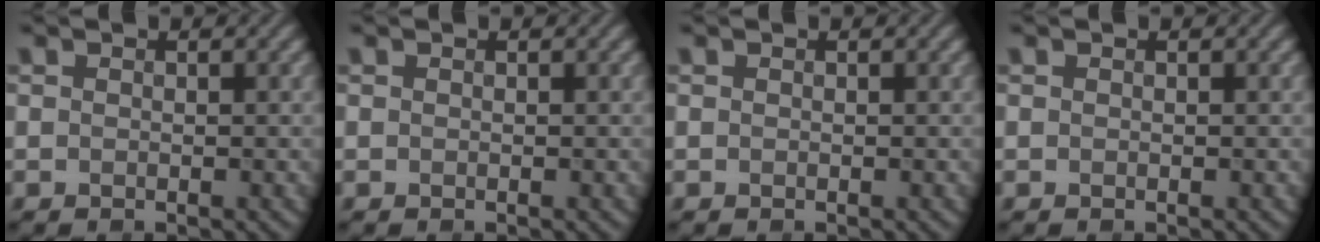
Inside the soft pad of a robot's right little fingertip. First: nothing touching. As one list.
[{"total": 0.0}, {"total": 0.0}, {"total": 0.0}]